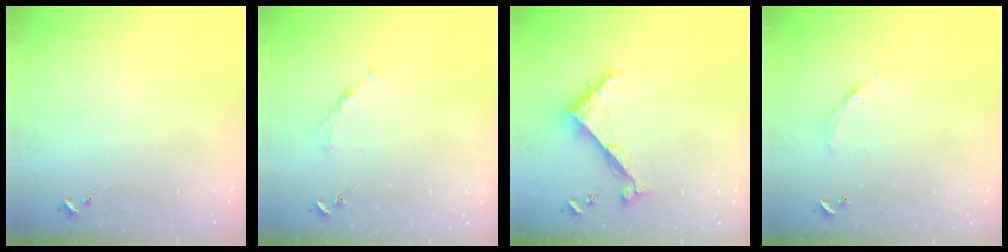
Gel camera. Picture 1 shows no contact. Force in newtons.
{"total": 2.7, "press": 2.7, "slide": 0.4}
{"total": 6.8, "press": 6.8, "slide": 0.3}
{"total": 5.0, "press": 5.0, "slide": 0.3}